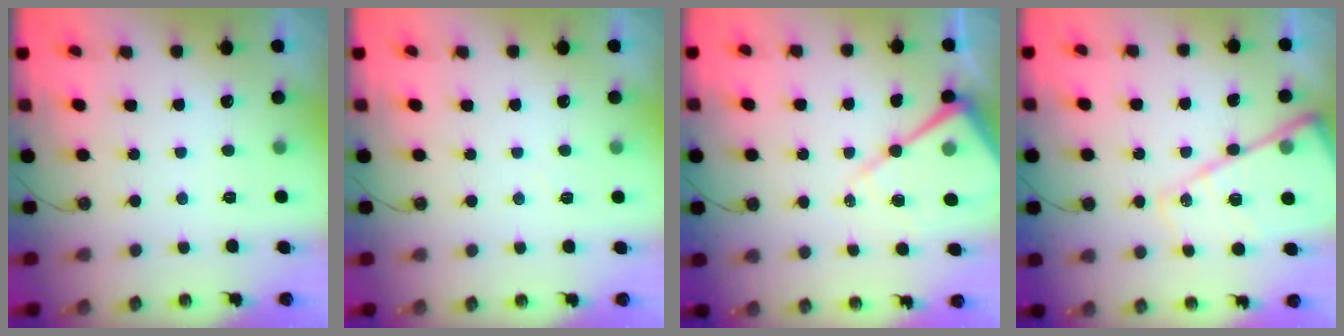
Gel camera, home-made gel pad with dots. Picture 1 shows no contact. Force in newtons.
{"total": 2.6, "press": 2.6, "slide": 0.4}
{"total": 13.0, "press": 13.0, "slide": 1.1}
{"total": 19.3, "press": 19.2, "slide": 2.1}